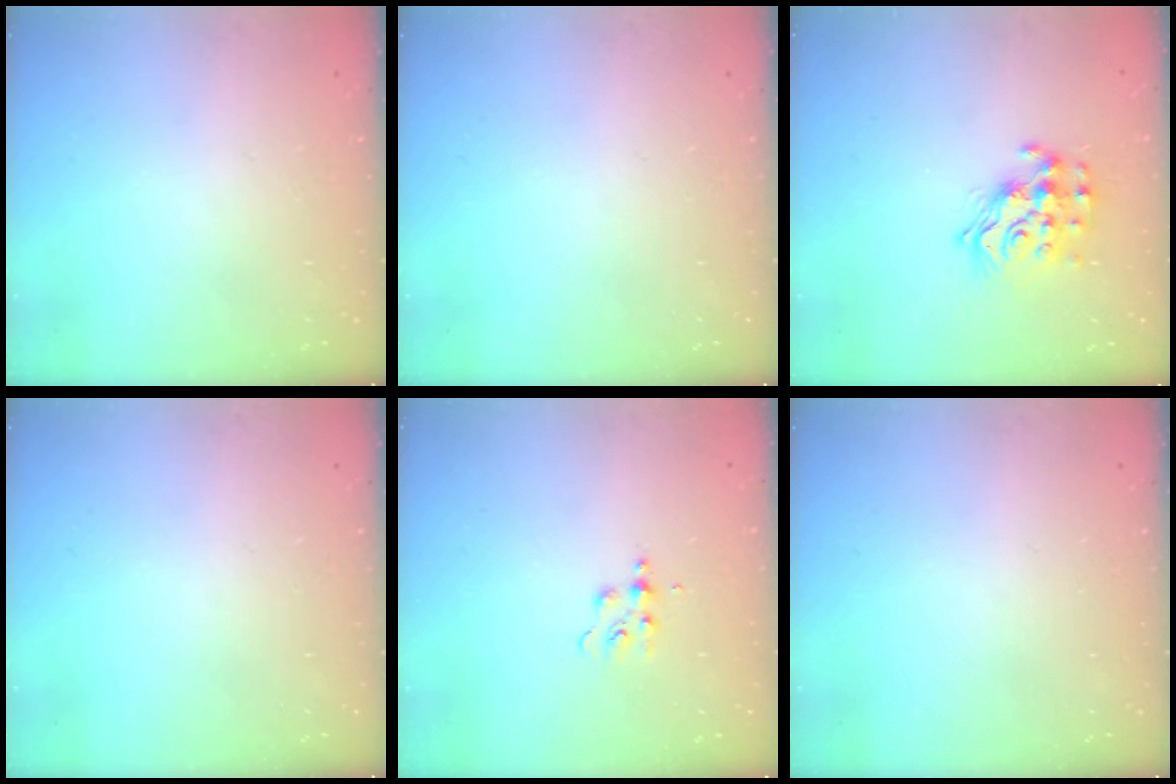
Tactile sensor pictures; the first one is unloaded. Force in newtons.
{"total": 0.0}
{"total": 13.9, "press": 13.9, "slide": 1.2}
{"total": 0.0}
{"total": 4.2, "press": 4.2, "slide": 0.5}
{"total": 0.0}